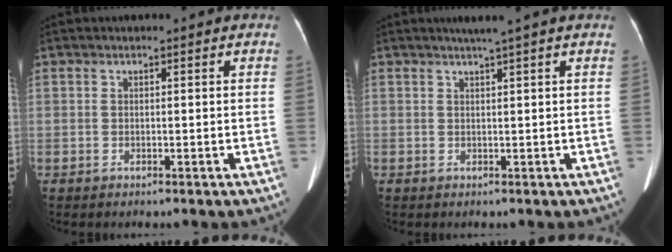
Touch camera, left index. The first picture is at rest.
{"total": 1.3, "force": [1.0, -0.4, 0.7], "torque": [-0.013, 0.003, 0.021]}